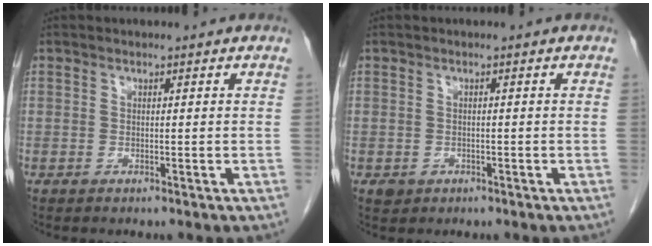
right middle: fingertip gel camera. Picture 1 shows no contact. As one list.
[{"total": 1.6, "force": [-0.7, 1.4, 0.4], "torque": [-0.003, 0.004, -0.004]}]